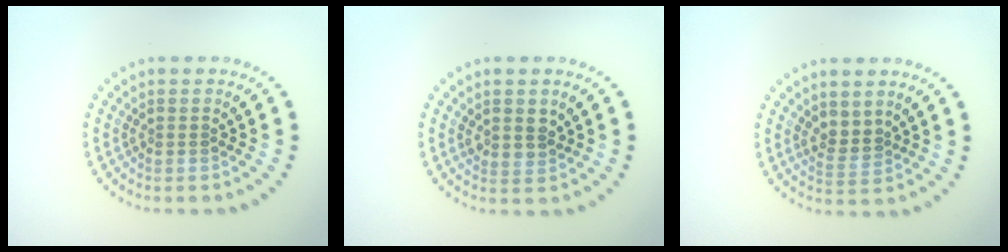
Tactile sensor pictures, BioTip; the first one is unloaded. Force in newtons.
{"total": 1.9, "press": 1.7, "slide": 0.8}
{"total": 1.9, "press": 1.6, "slide": 1.0}